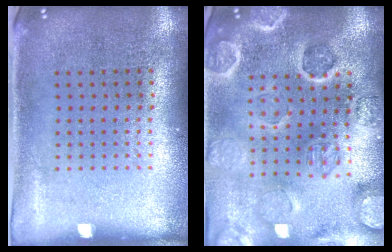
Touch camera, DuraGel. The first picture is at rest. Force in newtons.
{"total": 2.7, "press": 2.7, "slide": 0.2}